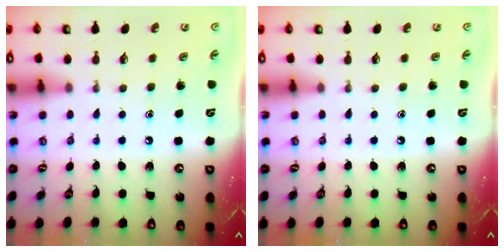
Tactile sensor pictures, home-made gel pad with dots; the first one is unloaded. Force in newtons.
{"total": 0.0}